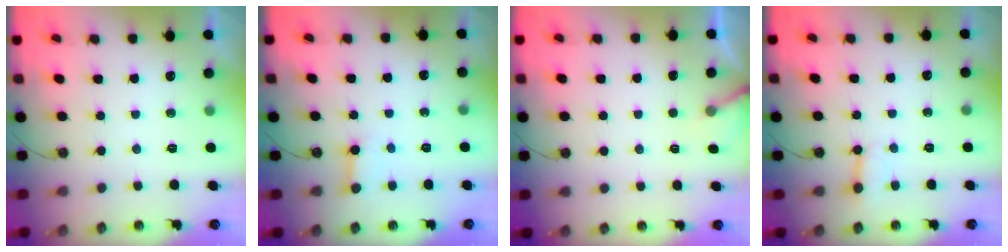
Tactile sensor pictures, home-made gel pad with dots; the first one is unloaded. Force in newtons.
{"total": 3.1, "press": 3.1, "slide": 0.5}
{"total": 4.8, "press": 4.7, "slide": 0.3}
{"total": 2.0, "press": 2.0, "slide": 0.1}